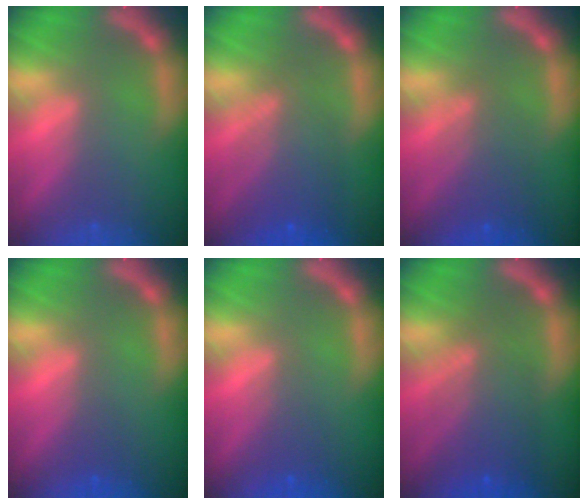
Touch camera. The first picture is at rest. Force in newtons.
{"total": 6.0}
{"total": 4.6}
{"total": 1.0}
{"total": 2.0}
{"total": 6.6}